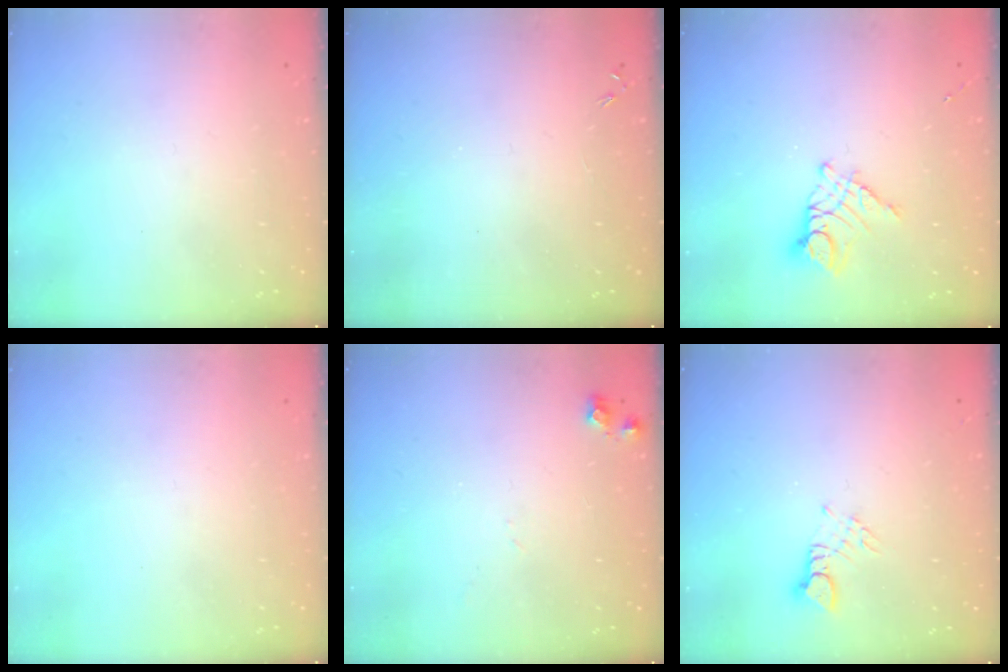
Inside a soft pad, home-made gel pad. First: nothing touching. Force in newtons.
{"total": 0.0}
{"total": 10.5, "press": 10.5, "slide": 1.0}
{"total": 0.0}
{"total": 6.4, "press": 6.4, "slide": 0.8}
{"total": 2.9, "press": 2.9, "slide": 0.1}